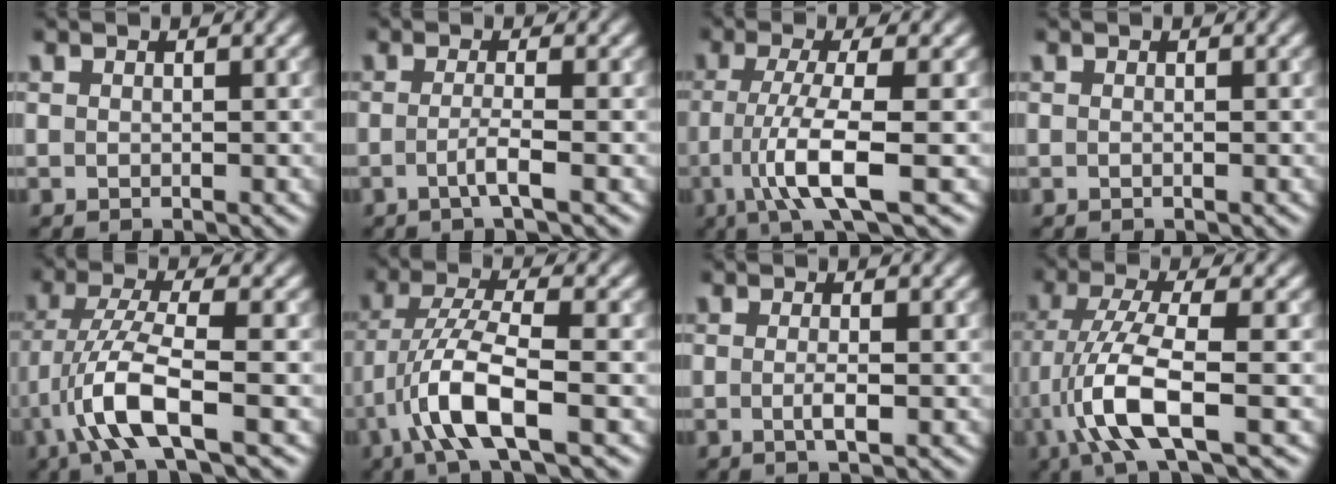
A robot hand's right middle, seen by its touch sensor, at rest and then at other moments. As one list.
[{"total": 2.2, "force": [-0.6, 0.4, 2.1], "torque": [-0.036, -0.002, -0.018]}, {"total": 6.0, "force": [-1.7, 1.1, 5.7], "torque": [-0.104, -0.006, -0.034]}, {"total": 0.0}, {"total": 6.1, "force": [-2.6, 1.4, 5.4], "torque": [-0.108, 0.003, -0.056]}, {"total": 6.4, "force": [-2.7, 1.6, 5.5], "torque": [-0.110, 0.006, -0.059]}, {"total": 1.8, "force": [-0.3, 0.4, 1.7], "torque": [-0.030, -0.004, -0.008]}, {"total": 6.8, "force": [-2.3, 1.7, 6.2], "torque": [-0.127, 0.000, -0.049]}]